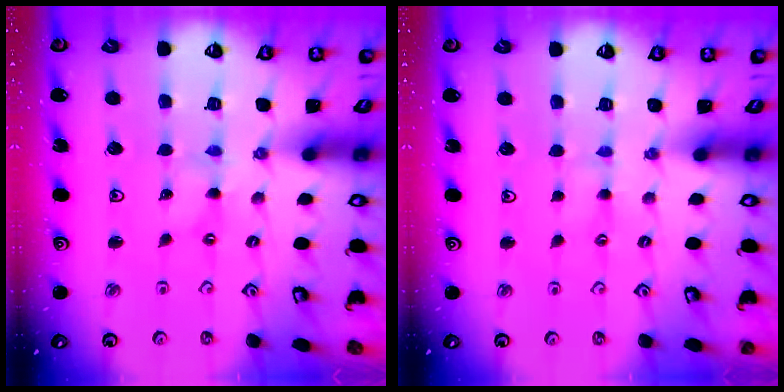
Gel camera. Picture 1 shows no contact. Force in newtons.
{"total": 1.3, "press": 1.3, "slide": 0.3}